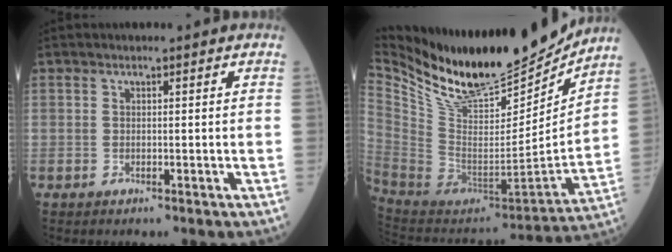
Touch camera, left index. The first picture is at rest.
{"total": 23.6, "force": [20.5, 5.4, 10.3], "torque": [-0.195, -0.042, 0.347]}